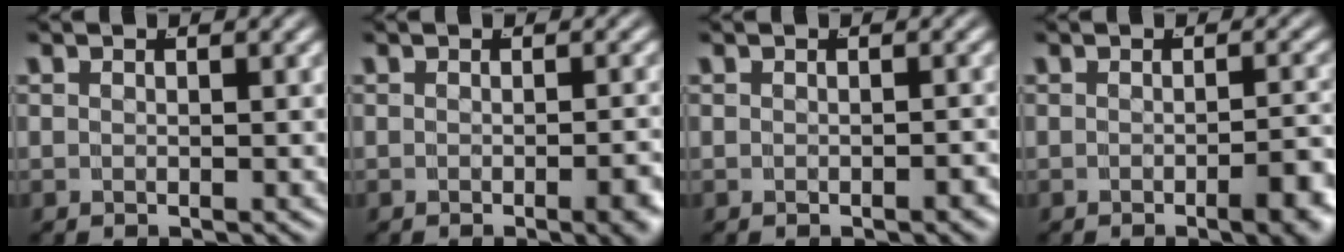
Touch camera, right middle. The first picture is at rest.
{"total": 1.6, "force": [-0.9, 0.0, 1.3], "torque": [-0.017, 0.005, -0.017]}
{"total": 0.6, "force": [-0.6, 0.0, 0.3], "torque": [-0.004, 0.003, -0.011]}
{"total": 2.6, "force": [-1.4, 0.3, 2.2], "torque": [-0.026, 0.006, -0.027]}